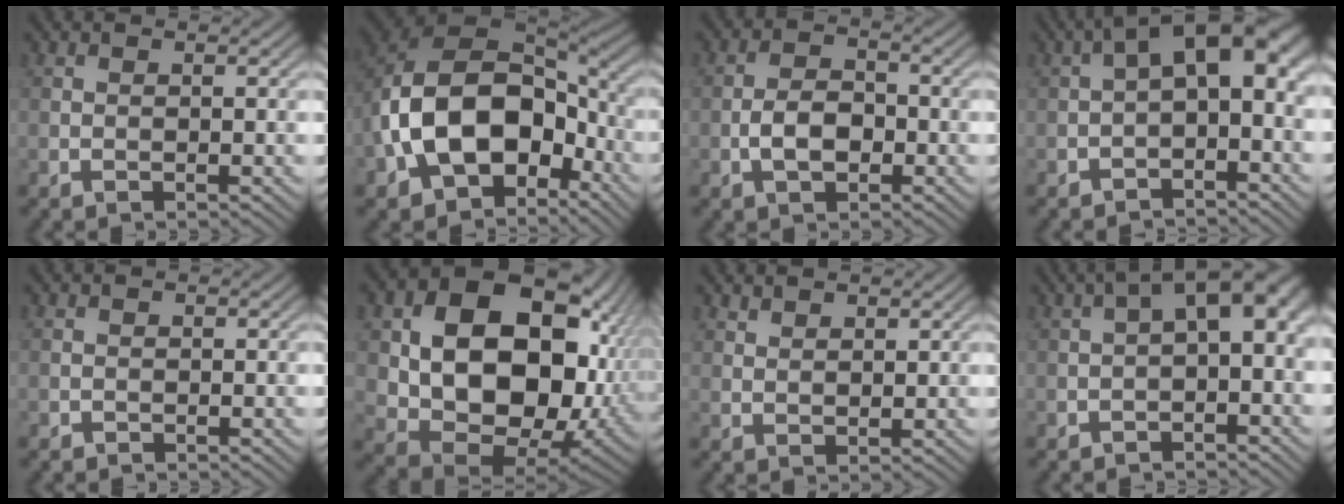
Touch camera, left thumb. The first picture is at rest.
{"total": 18.0, "force": [-4.4, 12.5, 12.2], "torque": [-0.253, -0.038, -0.066]}
{"total": 4.3, "force": [-1.4, 2.6, 3.1], "torque": [-0.060, 0.004, -0.032]}
{"total": 9.3, "force": [-0.2, 4.3, 8.3], "torque": [-0.125, 0.027, -0.017]}
{"total": 0.7, "force": [-0.3, 0.5, -0.1], "torque": [0.005, -0.004, -0.010]}
{"total": 19.0, "force": [2.0, 13.7, 13.0], "torque": [-0.225, -0.054, 0.079]}
{"total": 1.9, "force": [1.6, 0.9, 0.7], "torque": [-0.014, -0.003, 0.036]}
{"total": 7.3, "force": [-0.1, 3.1, 6.6], "torque": [-0.095, 0.020, -0.011]}